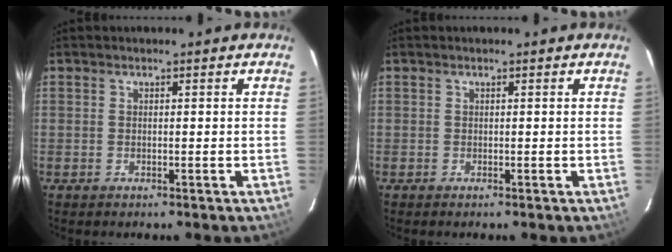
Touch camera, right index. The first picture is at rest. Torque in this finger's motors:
{"motor_torque": [0.06, -0.09, 0.03, -0.01]}